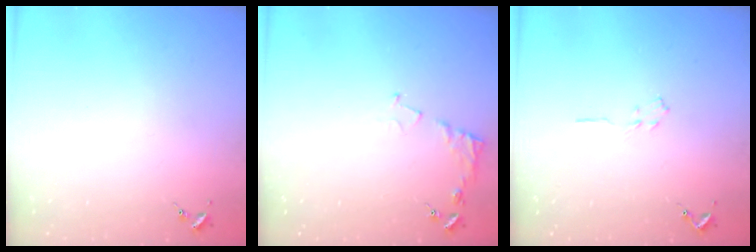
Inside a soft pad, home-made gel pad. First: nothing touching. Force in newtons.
{"total": 7.0, "press": 7.0, "slide": 0.6}
{"total": 3.4, "press": 3.4, "slide": 0.4}